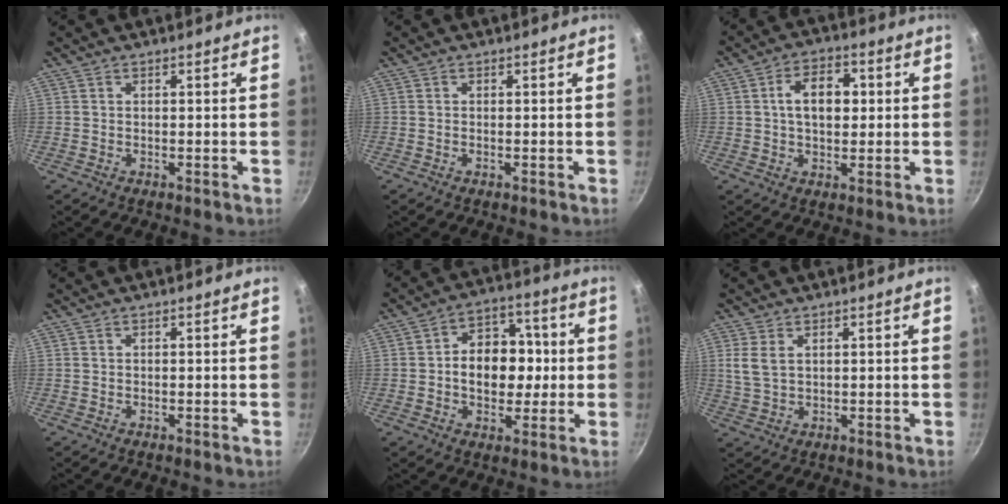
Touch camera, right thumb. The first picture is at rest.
{"total": 0.0}
{"total": 8.7, "force": [1.2, 5.6, 6.6], "torque": [-0.084, 0.012, 0.013]}
{"total": 0.0}
{"total": 12.8, "force": [0.0, 9.6, 8.5], "torque": [-0.076, 0.019, -0.010]}
{"total": 4.5, "force": [1.5, 2.7, 3.2], "torque": [-0.066, -0.004, 0.032]}